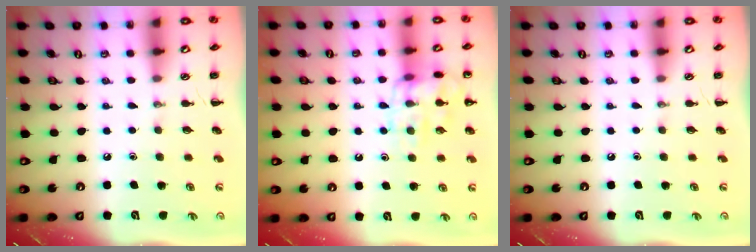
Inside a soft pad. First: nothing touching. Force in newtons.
{"total": 13.5, "press": 13.4, "slide": 1.1}
{"total": 0.0}